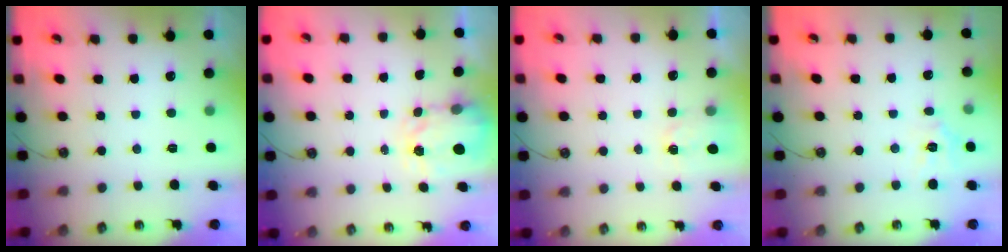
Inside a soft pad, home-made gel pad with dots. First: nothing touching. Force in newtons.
{"total": 3.4, "press": 3.4, "slide": 0.5}
{"total": 2.0, "press": 2.0, "slide": 0.4}
{"total": 5.2, "press": 5.2, "slide": 0.4}